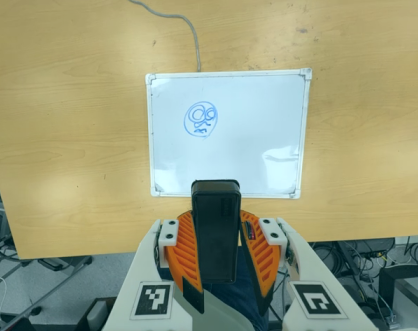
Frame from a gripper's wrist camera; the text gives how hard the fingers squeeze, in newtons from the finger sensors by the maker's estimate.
{"total": 9.3, "left": 7.5, "right": 11.1}